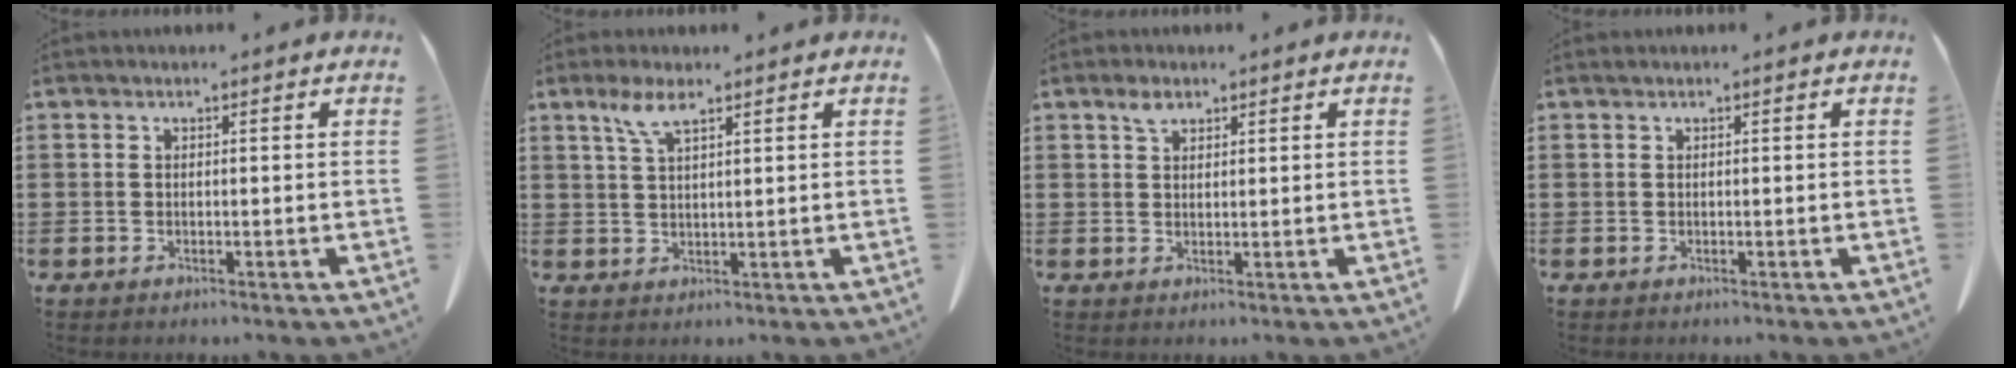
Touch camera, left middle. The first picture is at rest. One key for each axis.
{"total": 4.4, "fx": 2.7, "fy": 1.0, "fz": 3.3, "tx": -0.074, "ty": 0.003, "tz": 0.048}
{"total": 2.2, "fx": 1.5, "fy": 0.9, "fz": 1.2, "tx": -0.019, "ty": -0.003, "tz": 0.028}
{"total": 0.0}